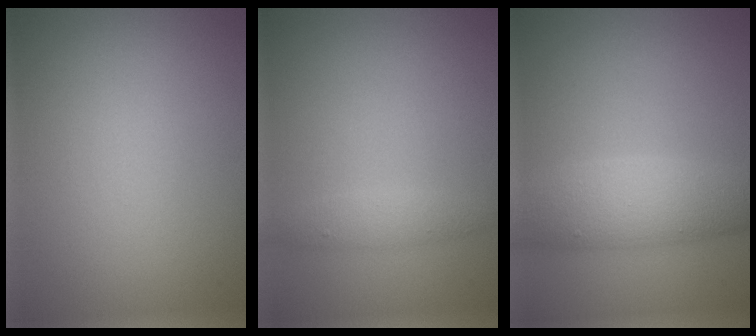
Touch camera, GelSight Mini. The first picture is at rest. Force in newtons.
{"total": 1.6, "press": 1.6, "slide": 0.0}
{"total": 5.8, "press": 5.8, "slide": 0.3}